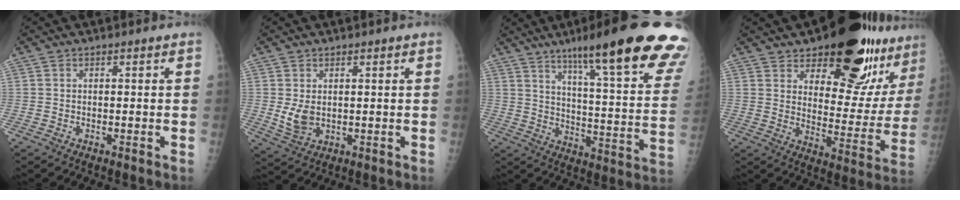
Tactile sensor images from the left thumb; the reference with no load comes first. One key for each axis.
{"total": 4.6, "fx": 0.6, "fy": 3.3, "fz": 3.2, "tx": -0.049, "ty": -0.014, "tz": 0.021}
{"total": 27.0, "fx": 17.1, "fy": 3.5, "fz": 20.6, "tx": -0.264, "ty": -0.061, "tz": 0.241}
{"total": 24.3, "fx": 17.1, "fy": 9.5, "fz": 14.4, "tx": -0.152, "ty": -0.097, "tz": 0.226}